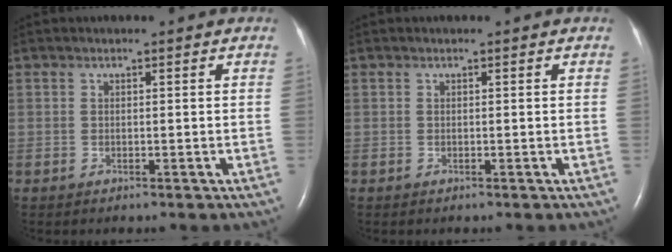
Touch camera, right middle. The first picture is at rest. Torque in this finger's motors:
{"motor_torque": [-0.08, 0.15, 0.02, 0.00]}